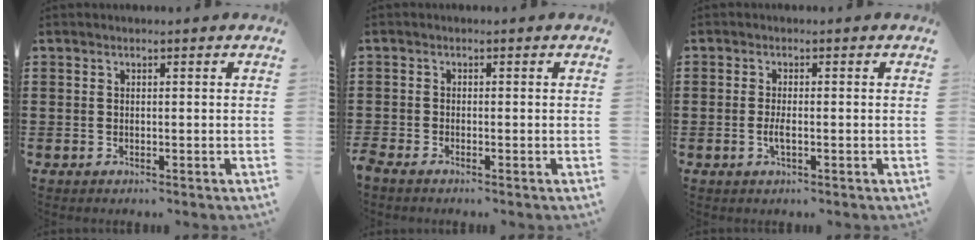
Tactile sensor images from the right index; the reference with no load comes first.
{"total": 0.9, "force": [-0.9, 0.0, 0.2], "torque": [-0.006, -0.001, -0.017]}
{"total": 2.0, "force": [-0.5, 0.3, 1.8], "torque": [-0.040, -0.006, -0.011]}